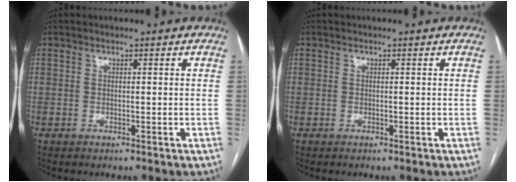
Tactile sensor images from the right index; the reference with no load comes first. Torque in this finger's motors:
{"motor_torque": [0.00, 0.00, 0.00, 0.00]}